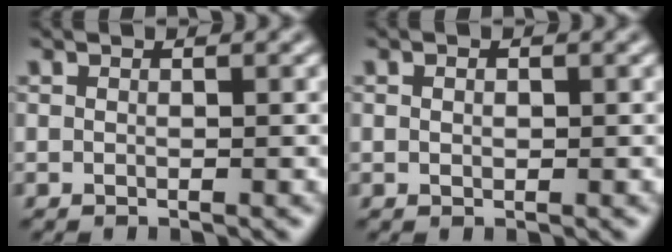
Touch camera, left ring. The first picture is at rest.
{"total": 0.6, "force": [0.1, 0.5, 0.4], "torque": [-0.007, 0.000, 0.001]}